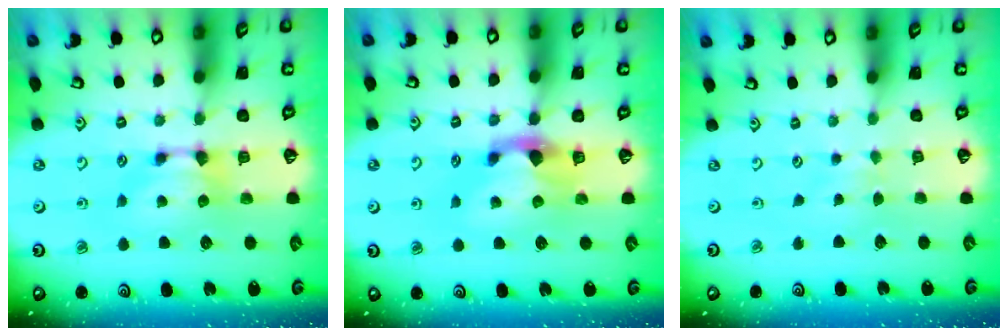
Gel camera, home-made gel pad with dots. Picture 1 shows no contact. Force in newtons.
{"total": 2.2, "press": 1.9, "slide": 1.2}
{"total": 3.5, "press": 3.5, "slide": 0.4}